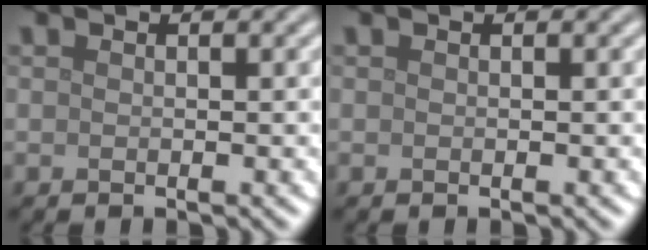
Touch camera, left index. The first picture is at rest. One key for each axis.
{"total": 0.0}